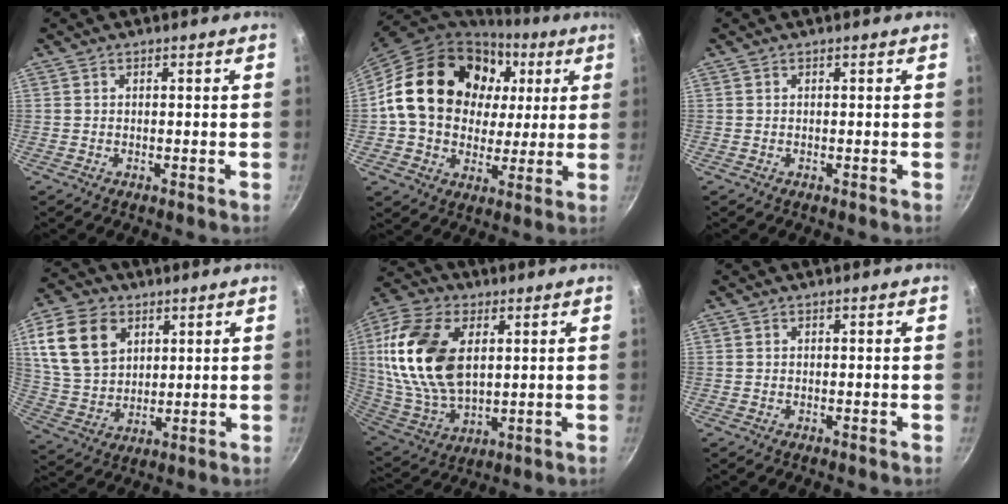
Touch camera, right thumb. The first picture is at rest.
{"total": 23.4, "force": [5.6, 18.3, 13.5], "torque": [-0.206, 0.019, 0.096]}
{"total": 0.0}
{"total": 14.2, "force": [5.5, 10.2, 8.3], "torque": [-0.140, -0.010, 0.111]}
{"total": 21.1, "force": [4.8, 12.8, 16.1], "torque": [-0.305, -0.014, 0.096]}
{"total": 0.0}